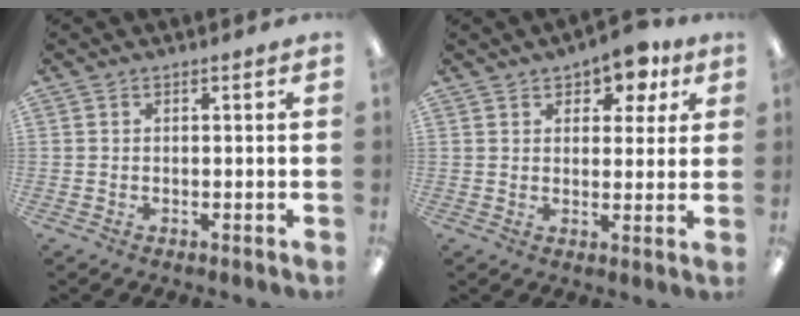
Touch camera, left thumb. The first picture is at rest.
{"total": 7.9, "force": [5.1, 4.2, 4.3], "torque": [-0.050, -0.019, 0.084]}